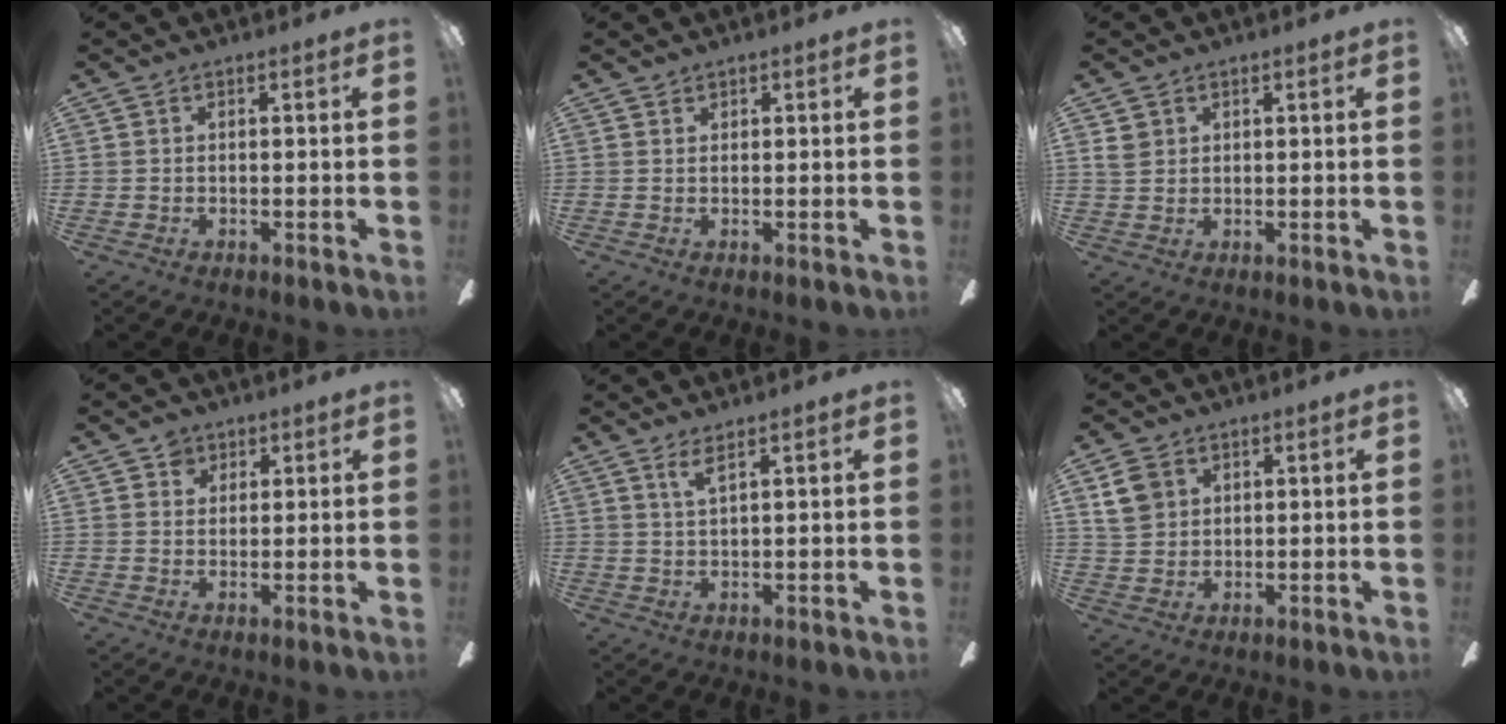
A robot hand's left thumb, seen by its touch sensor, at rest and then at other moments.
{"total": 0.7, "force": [0.7, 0.2, 0.1], "torque": [-0.002, 0.000, 0.013]}
{"total": 2.7, "force": [1.3, 2.2, 0.9], "torque": [-0.022, 0.002, 0.026]}
{"total": 3.1, "force": [1.9, 2.3, 0.7], "torque": [-0.001, -0.002, 0.034]}
{"total": 3.0, "force": [2.1, 0.2, 2.1], "torque": [-0.047, -0.001, 0.038]}
{"total": 5.9, "force": [2.7, 4.6, 2.7], "torque": [-0.049, 0.006, 0.052]}